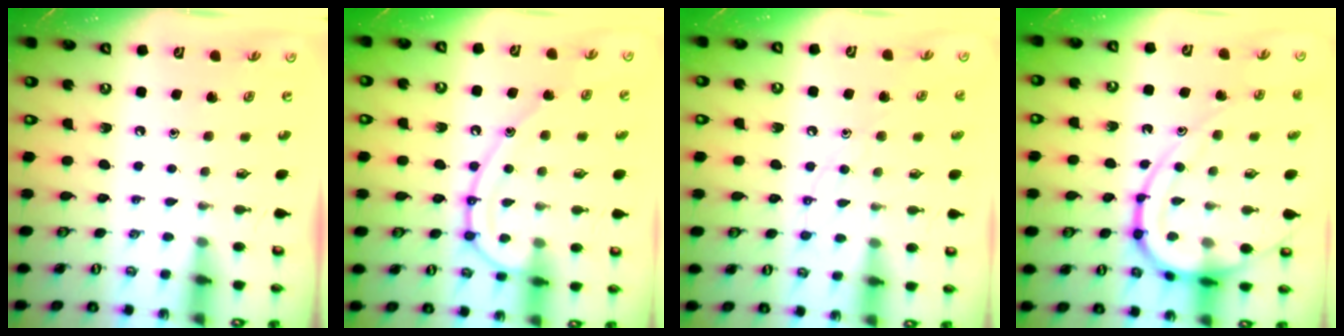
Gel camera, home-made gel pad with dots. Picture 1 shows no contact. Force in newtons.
{"total": 13.7, "press": 13.6, "slide": 1.5}
{"total": 7.8, "press": 7.8, "slide": 0.7}
{"total": 15.0, "press": 14.9, "slide": 1.7}